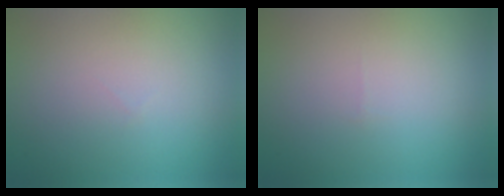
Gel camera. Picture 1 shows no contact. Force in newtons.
{"total": 0.0}